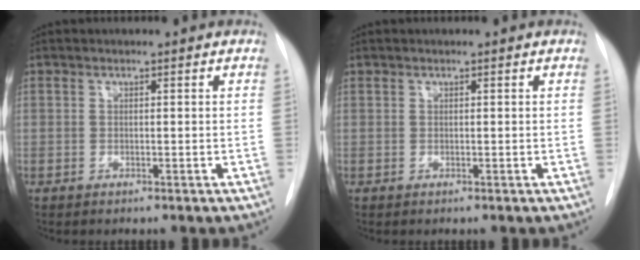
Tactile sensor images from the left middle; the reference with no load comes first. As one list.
[{"total": 0.0}]